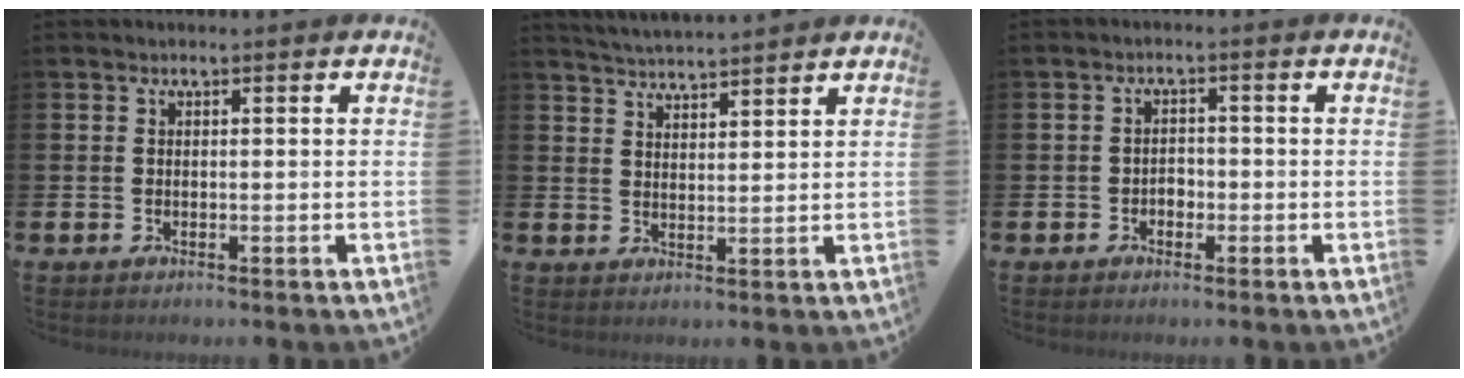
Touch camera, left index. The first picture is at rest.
{"total": 3.9, "force": [3.9, -0.3, 0.1], "torque": [-0.012, -0.022, 0.071]}
{"total": 1.5, "force": [-0.9, 1.2, 0.5], "torque": [-0.006, 0.000, -0.021]}